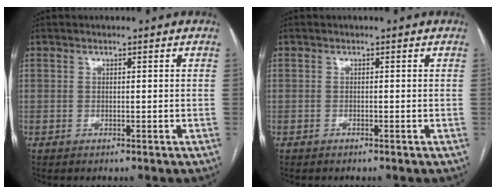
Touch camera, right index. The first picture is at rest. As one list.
[{"total": 0.0}]